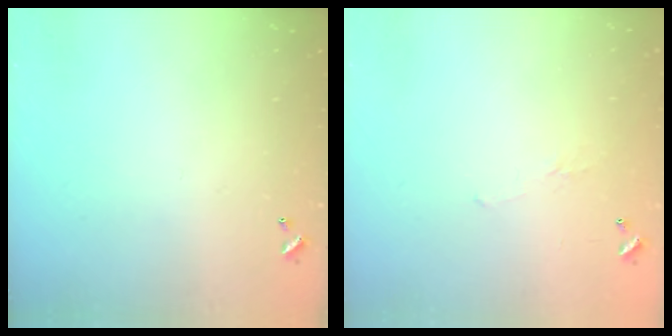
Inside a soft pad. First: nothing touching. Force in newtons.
{"total": 4.3, "press": 4.2, "slide": 1.0}